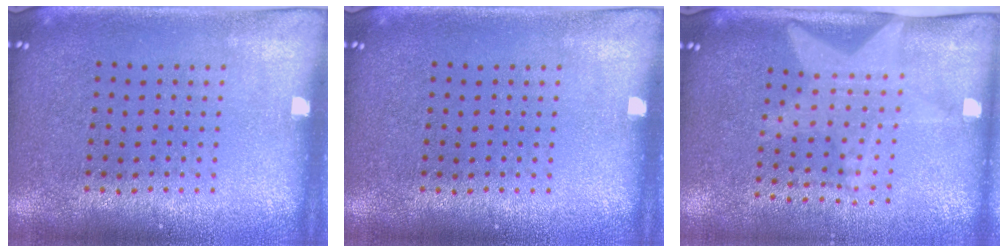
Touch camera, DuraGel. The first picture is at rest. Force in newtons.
{"total": 0.0}
{"total": 1.5, "press": 1.4, "slide": 0.5}